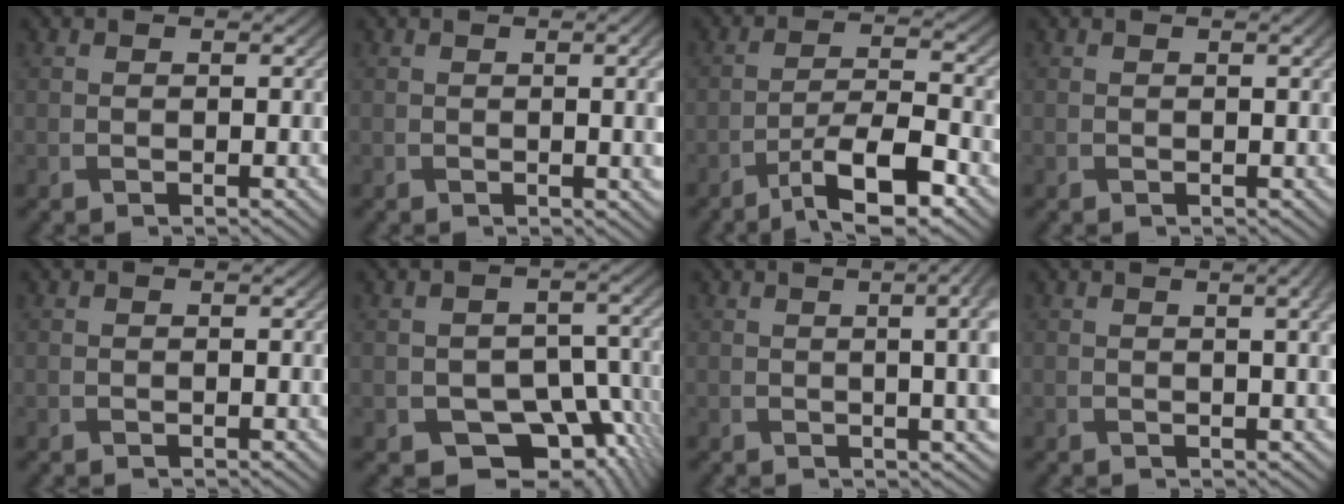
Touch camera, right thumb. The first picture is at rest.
{"total": 5.0, "force": [0.1, 1.4, 4.8], "torque": [-0.059, 0.002, 0.006]}
{"total": 9.2, "force": [-5.8, 2.2, 6.8], "torque": [-0.120, 0.003, -0.102]}
{"total": 1.0, "force": [0.4, 0.1, 0.9], "torque": [-0.014, 0.003, 0.005]}
{"total": 0.0}
{"total": 11.2, "force": [-5.7, 7.5, 6.1], "torque": [-0.074, -0.010, -0.077]}
{"total": 8.9, "force": [1.4, 3.0, 8.3], "torque": [-0.074, 0.024, 0.009]}
{"total": 4.3, "force": [1.3, 1.1, 4.0], "torque": [-0.051, 0.012, 0.014]}